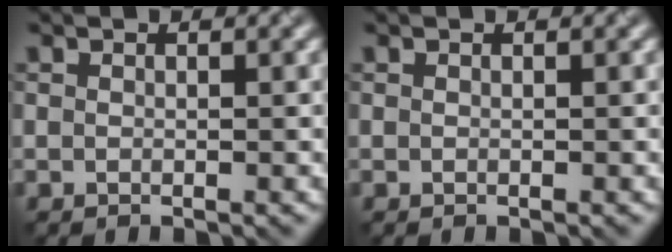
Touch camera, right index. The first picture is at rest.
{"total": 0.0}